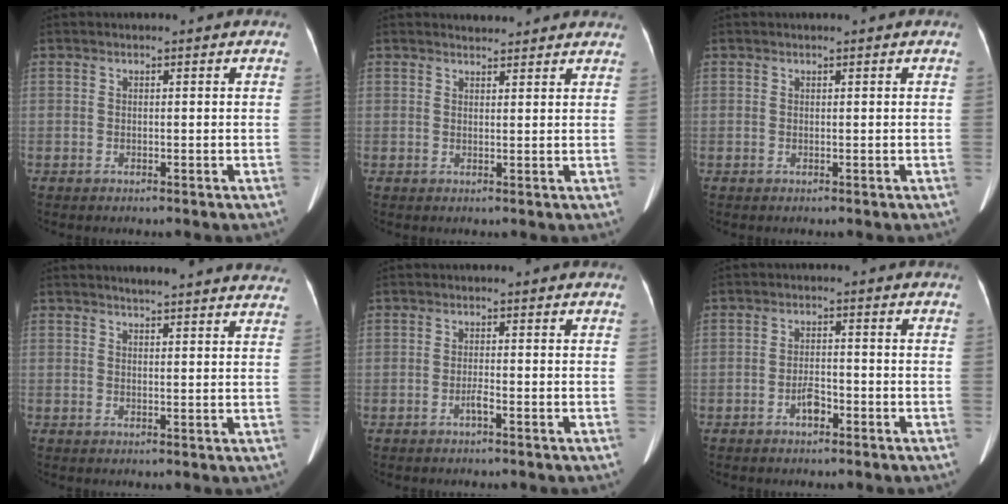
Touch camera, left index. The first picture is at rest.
{"total": 4.5, "force": [4.3, 1.2, 0.7], "torque": [-0.008, 0.017, 0.045]}
{"total": 0.0}
{"total": 15.2, "force": [14.4, 1.4, 4.7], "torque": [-0.049, -0.016, 0.157]}
{"total": 1.2, "force": [-0.8, -0.1, 0.9], "torque": [-0.021, 0.000, -0.015]}
{"total": 2.8, "force": [-1.7, 1.2, 1.9], "torque": [-0.035, 0.004, -0.031]}